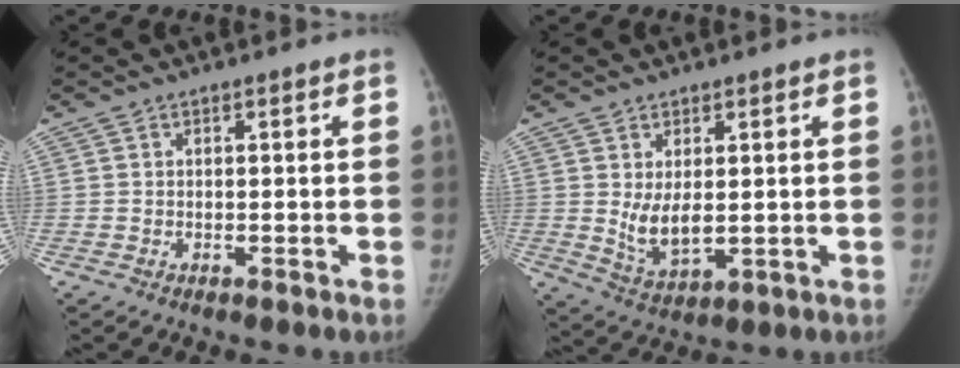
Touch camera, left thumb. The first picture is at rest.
{"total": 6.5, "force": [0.6, 3.4, 5.5], "torque": [-0.089, -0.019, 0.025]}